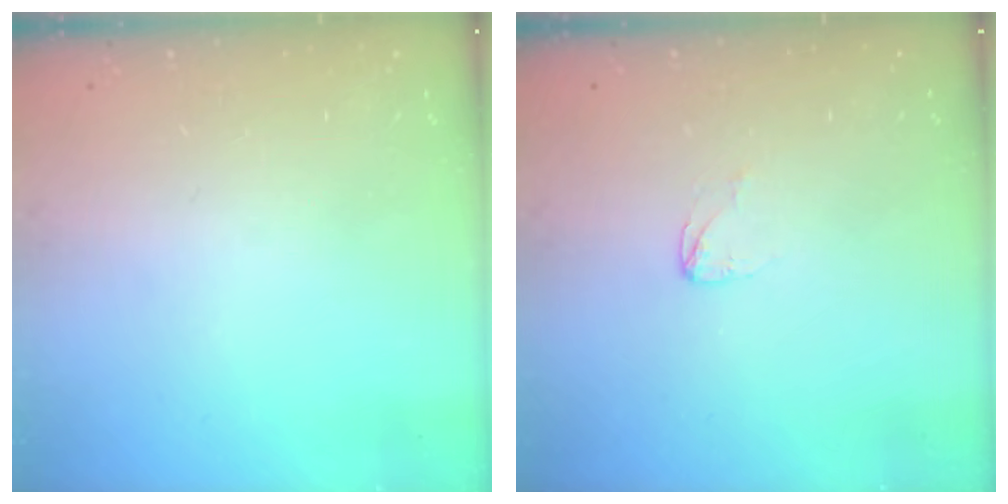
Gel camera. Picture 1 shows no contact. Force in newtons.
{"total": 3.0, "press": 3.0, "slide": 0.1}